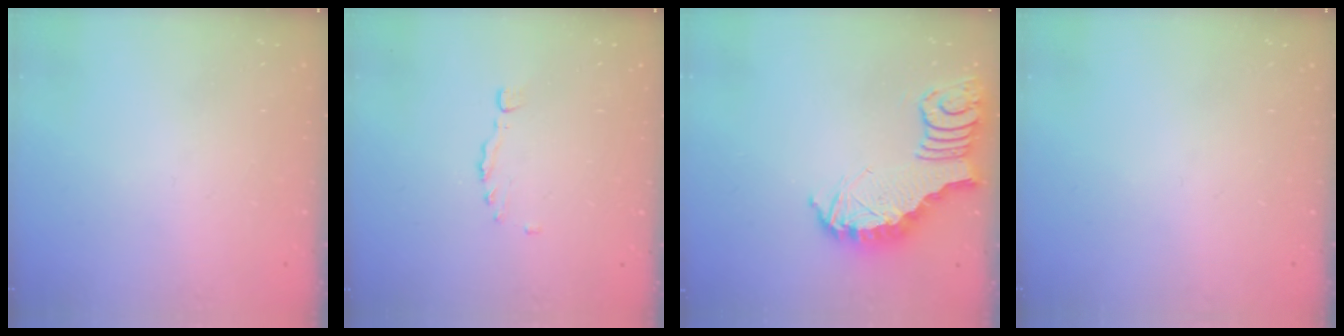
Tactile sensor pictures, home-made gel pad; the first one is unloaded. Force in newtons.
{"total": 0.6, "press": 0.5, "slide": 0.3}
{"total": 4.9, "press": 4.8, "slide": 0.9}
{"total": 0.0}